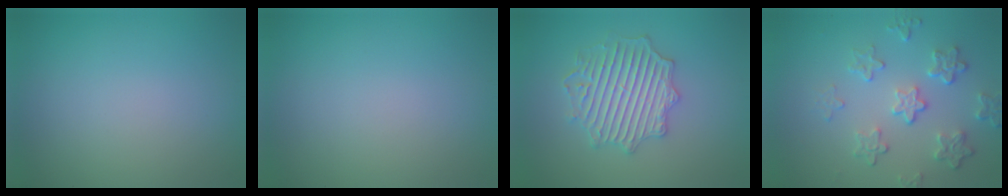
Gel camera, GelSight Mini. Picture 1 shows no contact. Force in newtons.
{"total": 0.0}
{"total": 4.4, "press": 4.4, "slide": 0.7}
{"total": 4.4, "press": 3.3, "slide": 3.0}